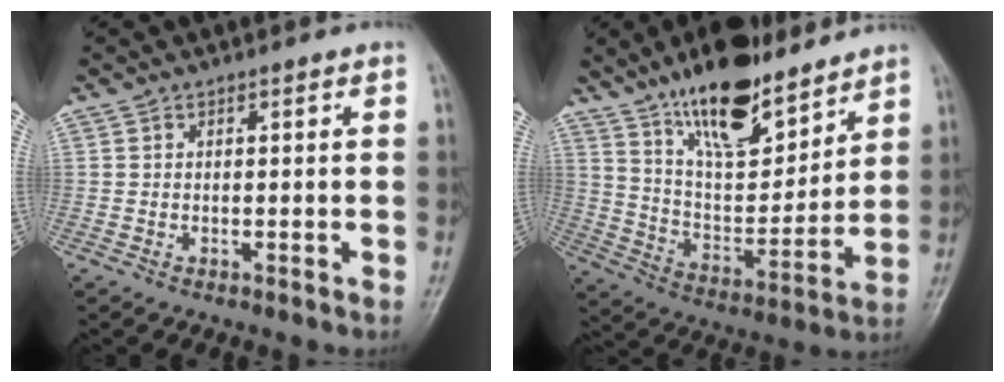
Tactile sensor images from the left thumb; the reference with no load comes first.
{"total": 18.9, "force": [13.6, 7.0, 11.0], "torque": [-0.134, -0.081, 0.240]}